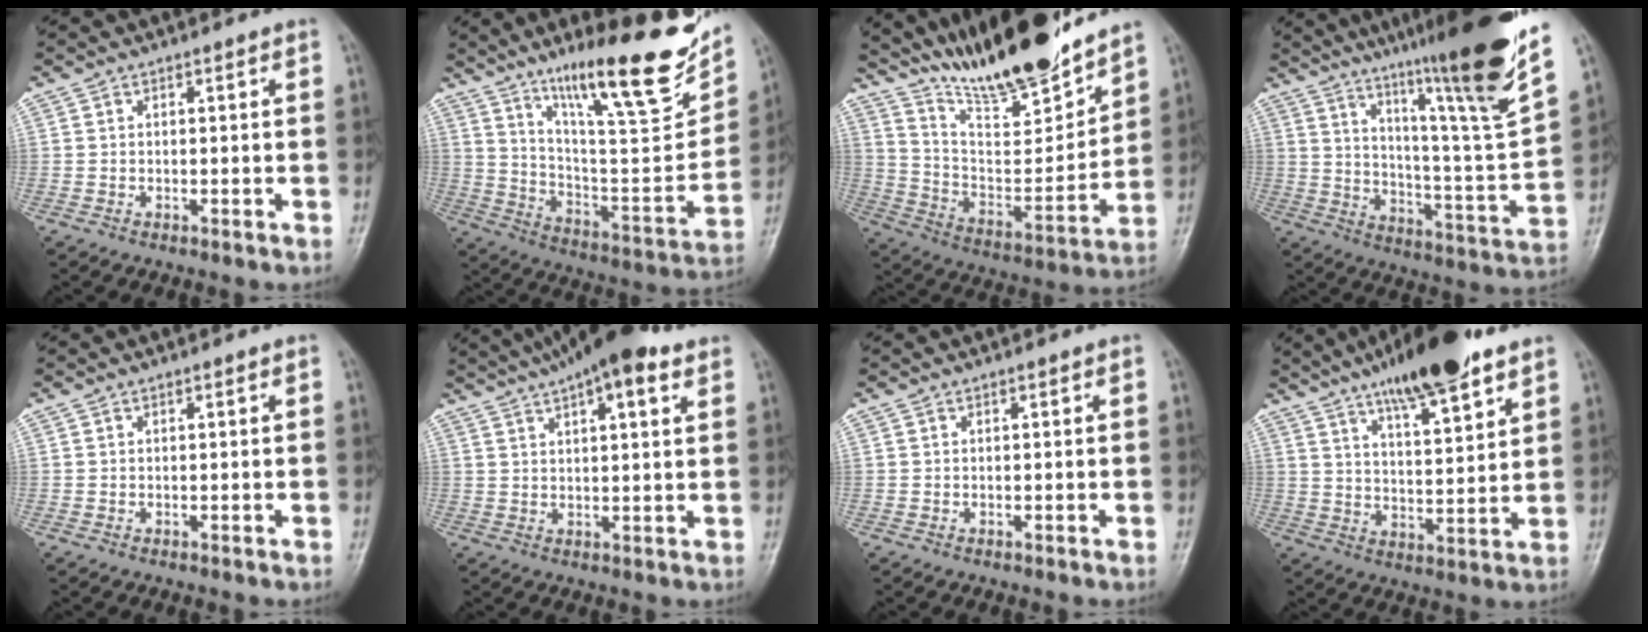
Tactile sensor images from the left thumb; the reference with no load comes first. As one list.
[{"total": 24.9, "force": [16.3, 5.2, 18.1], "torque": [-0.251, -0.073, 0.271]}, {"total": 20.0, "force": [17.3, 3.4, 9.5], "torque": [-0.124, -0.103, 0.305]}, {"total": 26.2, "force": [17.5, 1.8, 19.5], "torque": [-0.277, -0.082, 0.268]}, {"total": 0.0}, {"total": 13.7, "force": [8.8, 4.0, 9.7], "torque": [-0.135, 0.007, 0.134]}, {"total": 0.0}, {"total": 15.9, "force": [10.6, 3.9, 11.2], "torque": [-0.157, -0.047, 0.175]}]